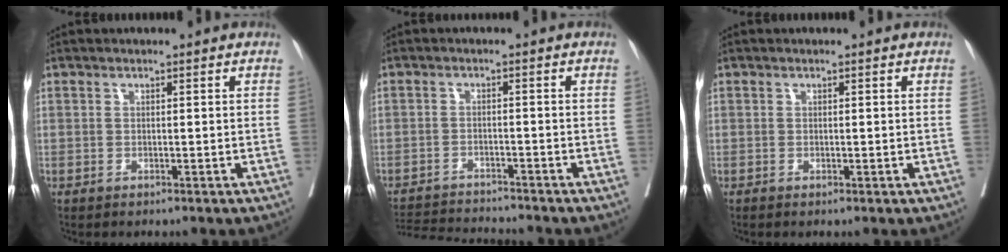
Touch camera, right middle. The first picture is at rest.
{"total": 8.3, "force": [-8.1, -0.3, 1.6], "torque": [-0.022, -0.004, -0.132]}
{"total": 0.0}